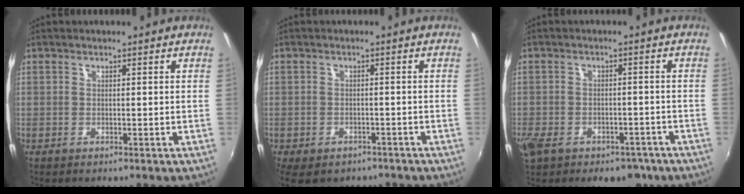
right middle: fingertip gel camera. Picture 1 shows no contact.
{"total": 6.6, "force": [-4.5, 3.5, 3.2], "torque": [-0.072, -0.025, -0.059]}
{"total": 11.4, "force": [-6.9, 7.1, 5.6], "torque": [-0.137, -0.008, -0.090]}